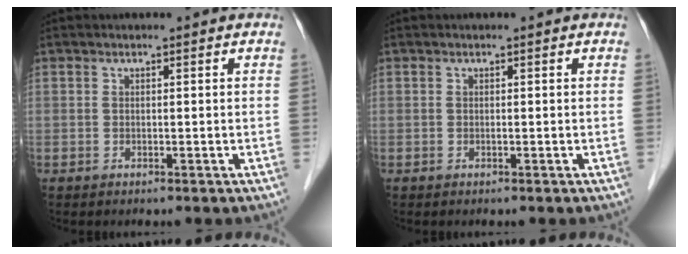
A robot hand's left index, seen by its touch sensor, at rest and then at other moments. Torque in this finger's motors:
{"motor_torque": [-0.17, 0.01, -0.04, -0.01]}